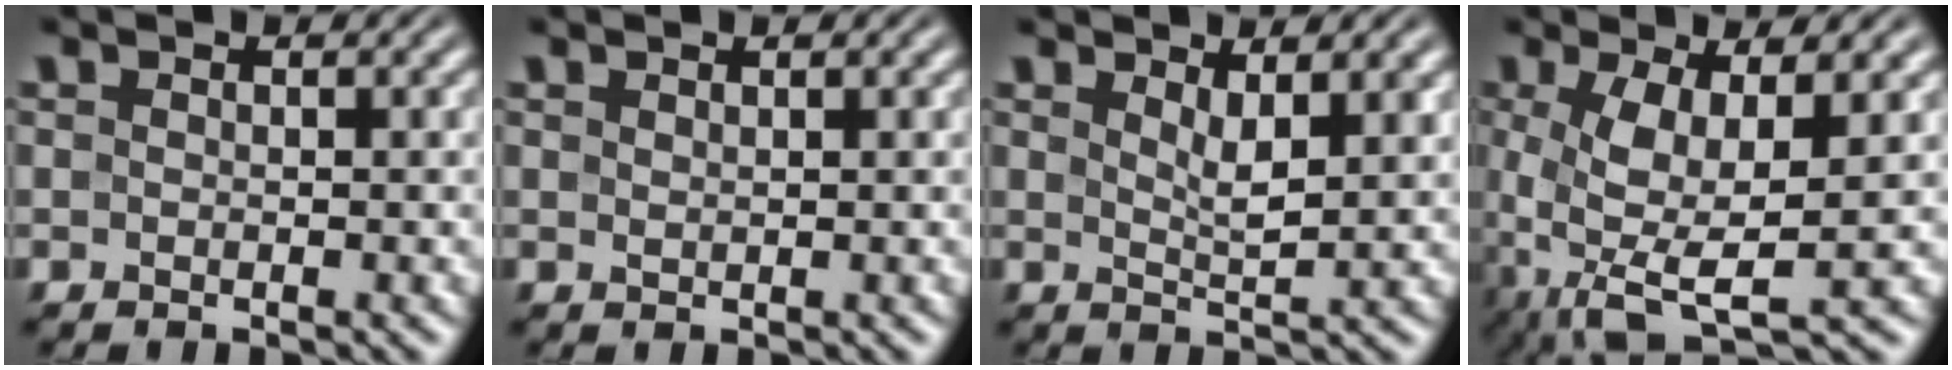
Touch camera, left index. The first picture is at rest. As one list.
[{"total": 0.6, "force": [0.5, 0.1, 0.2], "torque": [-0.005, 0.001, 0.011]}, {"total": 2.3, "force": [1.3, 0.5, 1.8], "torque": [-0.031, -0.006, 0.024]}, {"total": 7.5, "force": [-0.7, 2.8, 6.9], "torque": [-0.145, -0.001, -0.015]}]